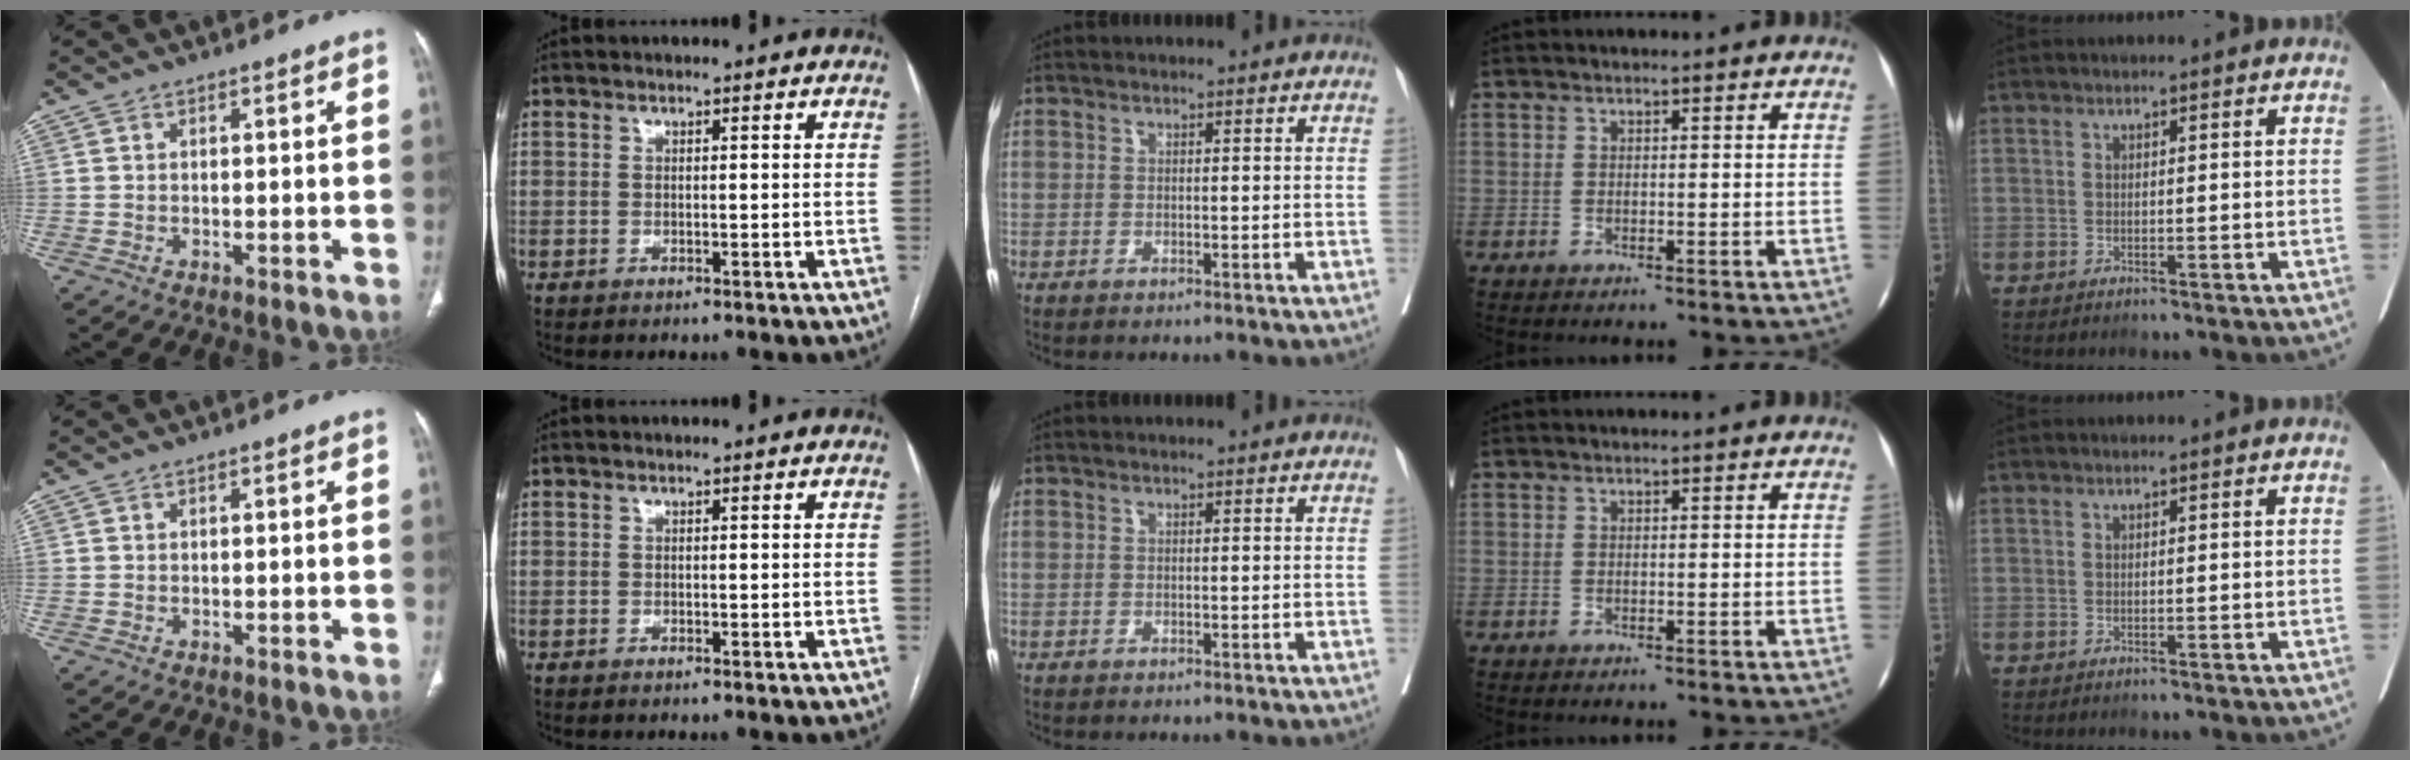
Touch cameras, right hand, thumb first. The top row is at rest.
{}